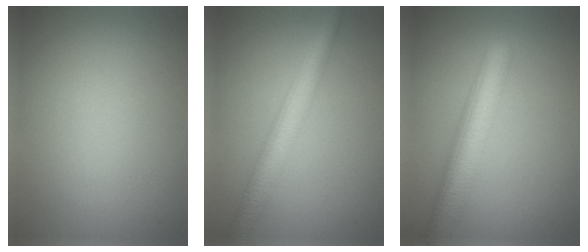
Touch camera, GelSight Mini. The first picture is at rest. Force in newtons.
{"total": 4.8, "press": 4.8, "slide": 0.0}
{"total": 6.1, "press": 6.1, "slide": 0.3}